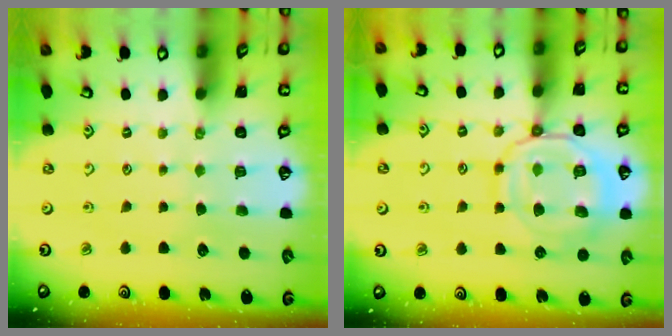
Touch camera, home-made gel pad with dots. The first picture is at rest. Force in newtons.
{"total": 14.1, "press": 14.0, "slide": 1.5}